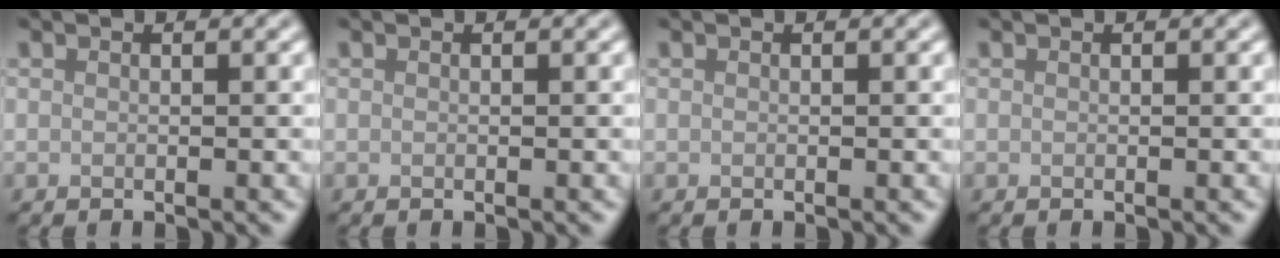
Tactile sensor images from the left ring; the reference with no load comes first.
{"total": 0.0}
{"total": 0.0}
{"total": 0.0}